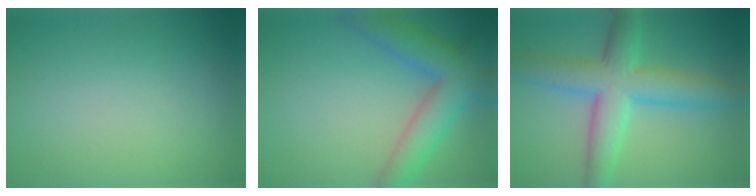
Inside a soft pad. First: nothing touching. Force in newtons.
{"total": 7.0, "press": 7.0, "slide": 0.4}
{"total": 7.9, "press": 7.8, "slide": 0.2}